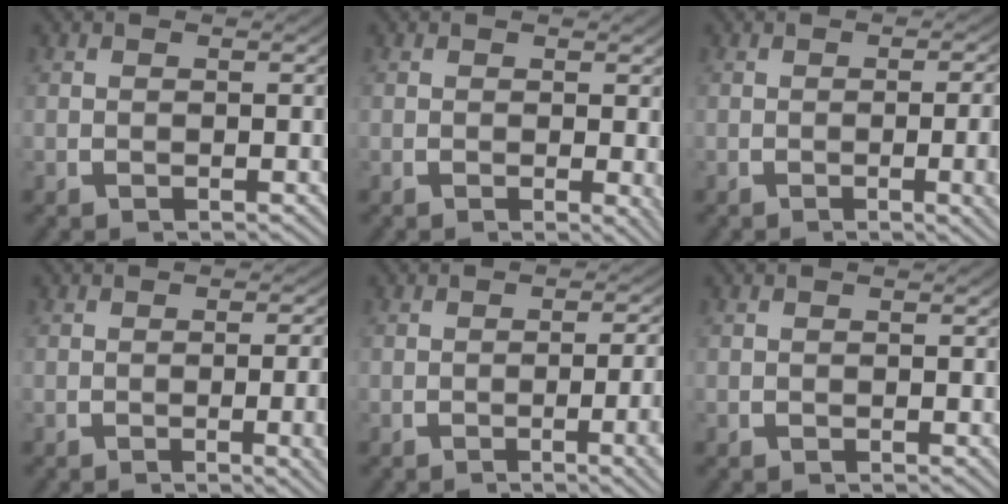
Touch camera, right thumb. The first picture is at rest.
{"total": 1.3, "force": [0.3, 0.4, 1.2], "torque": [-0.010, -0.005, 0.004]}
{"total": 4.5, "force": [-0.8, 1.1, 4.3], "torque": [-0.044, 0.006, -0.016]}
{"total": 4.0, "force": [-0.8, 0.9, 3.8], "torque": [-0.040, 0.006, -0.016]}
{"total": 4.6, "force": [-1.4, 1.1, 4.3], "torque": [-0.054, 0.003, -0.022]}
{"total": 0.0}